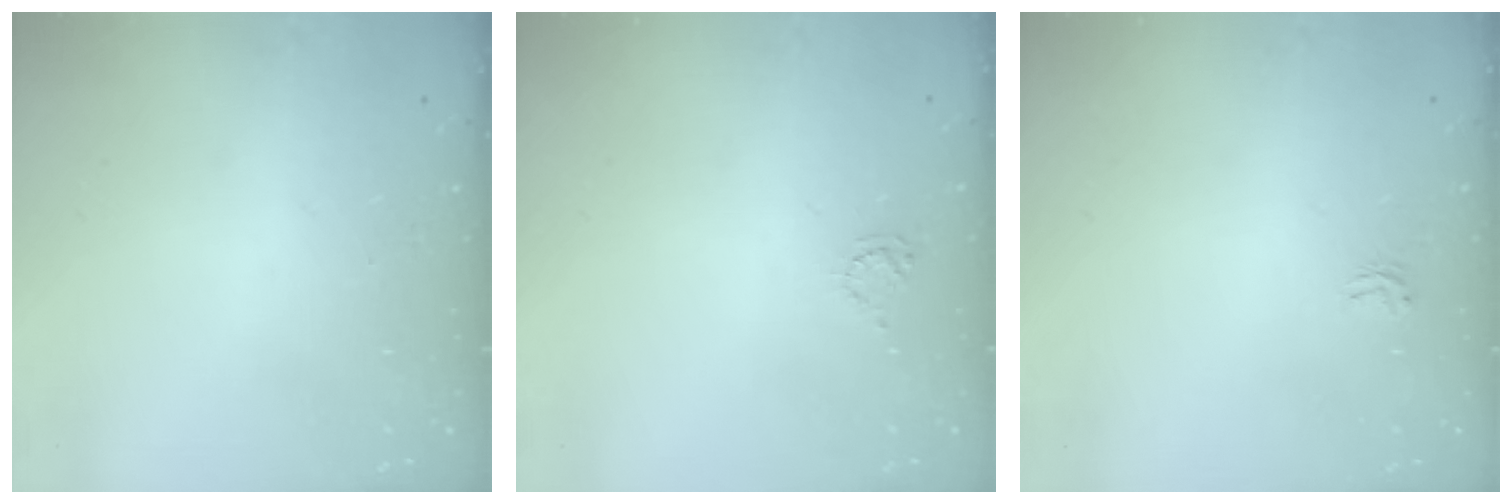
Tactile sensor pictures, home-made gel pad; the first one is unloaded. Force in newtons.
{"total": 2.9, "press": 2.9, "slide": 0.3}
{"total": 1.9, "press": 1.9, "slide": 0.1}